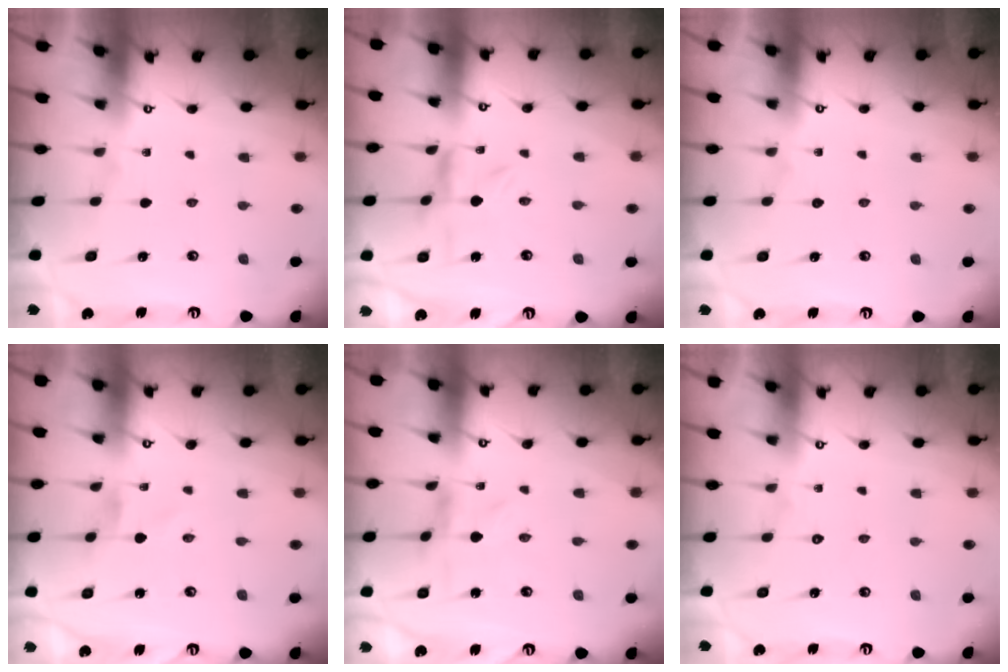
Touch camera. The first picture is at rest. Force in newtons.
{"total": 1.8, "press": 1.8, "slide": 0.3}
{"total": 1.8, "press": 1.8, "slide": 0.1}
{"total": 0.0}
{"total": 0.0}
{"total": 1.7, "press": 1.7, "slide": 0.1}